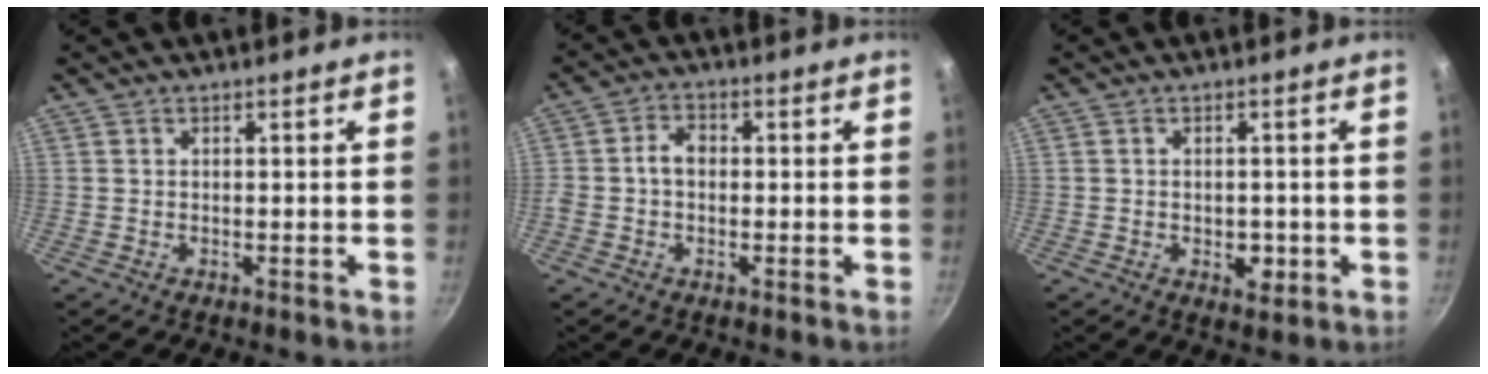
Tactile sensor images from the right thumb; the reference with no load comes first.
{"total": 3.8, "force": [-0.3, 2.9, 2.5], "torque": [-0.035, 0.013, -0.013]}
{"total": 3.6, "force": [-1.0, 2.2, 2.7], "torque": [-0.028, 0.002, -0.010]}